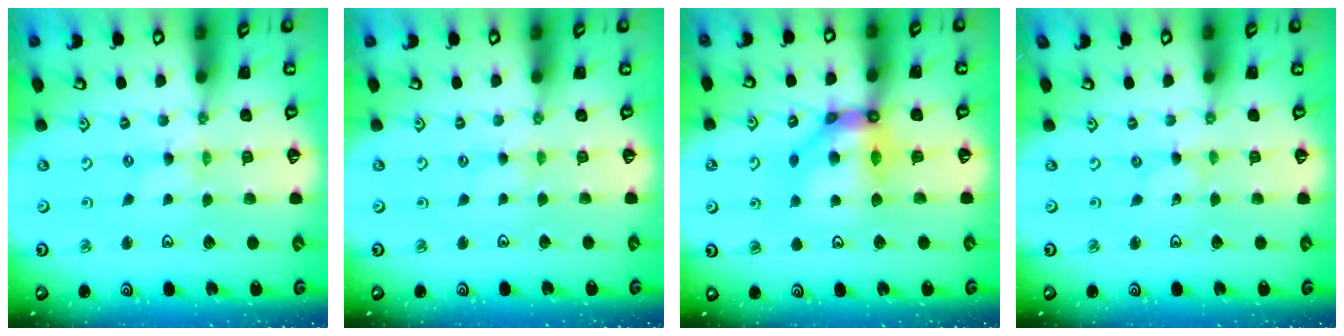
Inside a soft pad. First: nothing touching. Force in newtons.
{"total": 1.4, "press": 1.3, "slide": 0.4}
{"total": 11.1, "press": 10.9, "slide": 1.8}
{"total": 0.0}